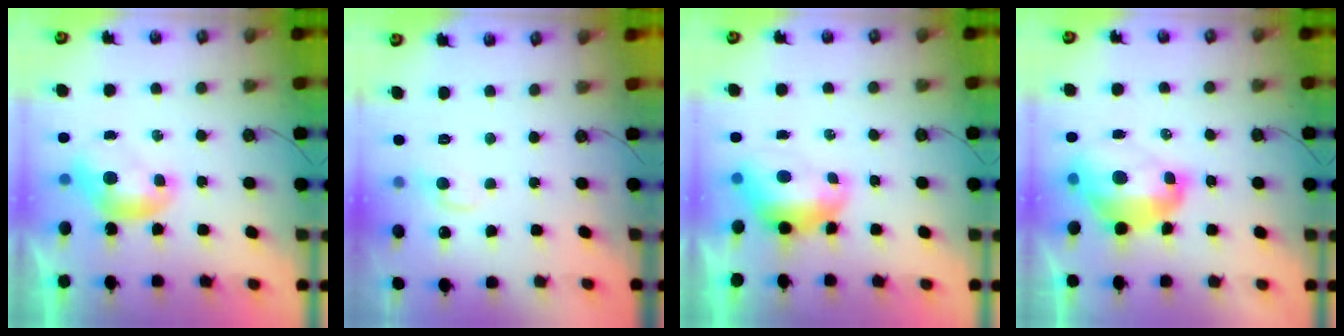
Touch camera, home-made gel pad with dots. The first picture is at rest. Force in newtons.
{"total": 1.6, "press": 1.3, "slide": 0.8}
{"total": 1.2, "press": 1.1, "slide": 0.5}
{"total": 7.4, "press": 7.2, "slide": 1.4}